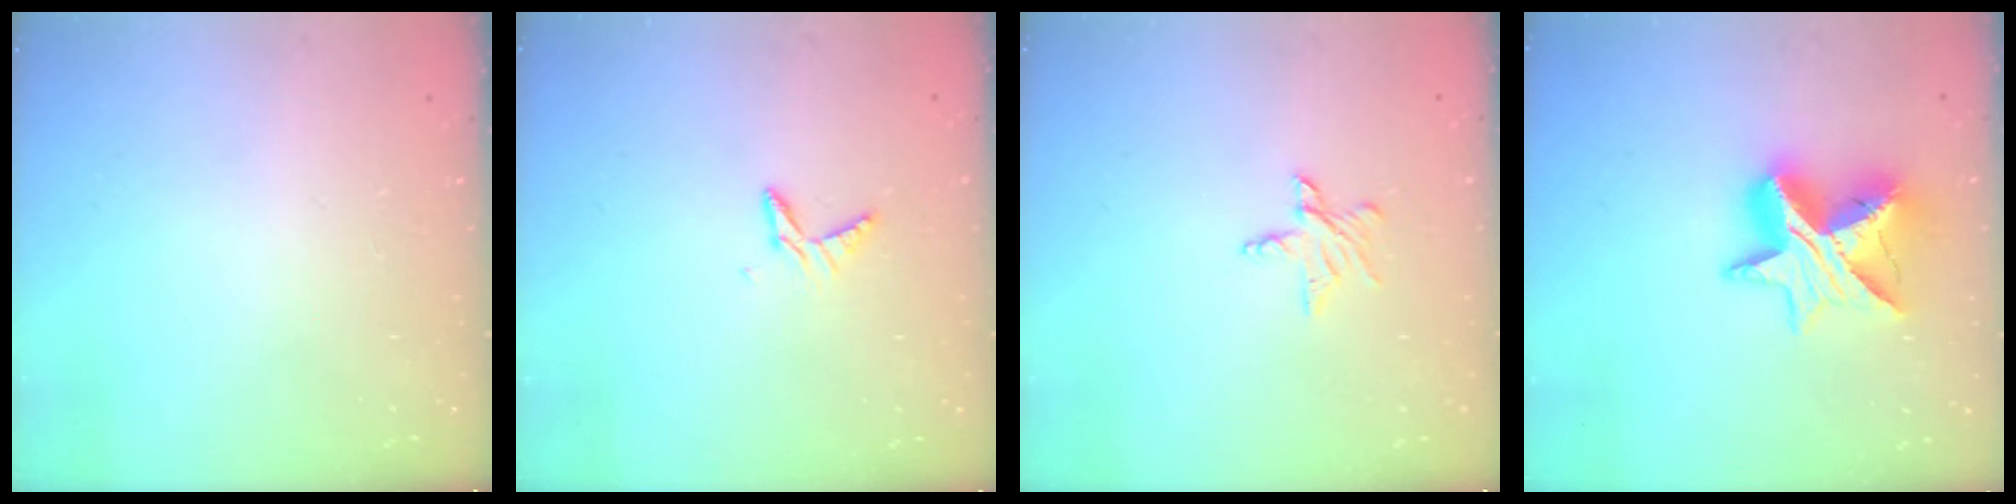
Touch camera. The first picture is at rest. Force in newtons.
{"total": 6.2, "press": 6.1, "slide": 0.4}
{"total": 5.9, "press": 5.8, "slide": 0.5}
{"total": 13.4, "press": 13.3, "slide": 1.0}